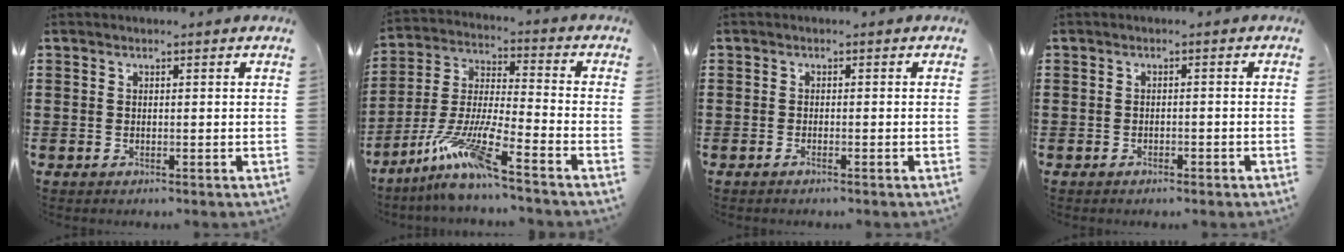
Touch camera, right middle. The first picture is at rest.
{"total": 10.6, "force": [-8.0, -0.2, 7.0], "torque": [-0.154, -0.014, -0.163]}
{"total": 0.7, "force": [-0.5, 0.0, 0.5], "torque": [-0.009, -0.003, -0.010]}
{"total": 1.5, "force": [-1.4, 0.5, 0.2], "torque": [-0.008, 0.002, -0.030]}